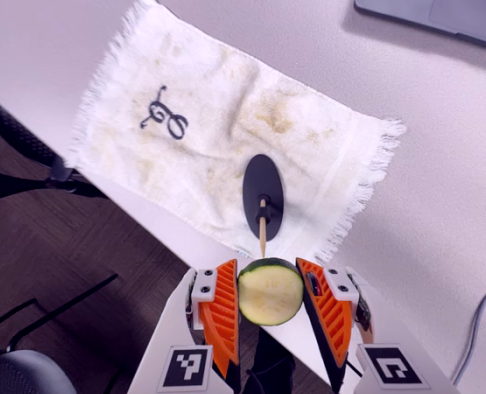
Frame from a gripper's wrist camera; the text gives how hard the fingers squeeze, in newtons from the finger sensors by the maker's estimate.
{"total": 9.3, "left": 9.1, "right": 9.4}